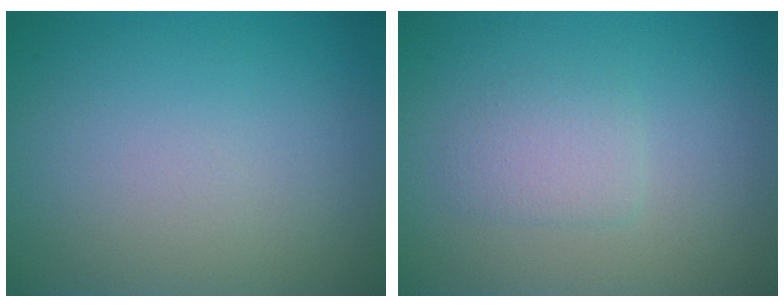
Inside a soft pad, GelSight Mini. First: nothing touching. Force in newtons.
{"total": 1.7, "press": 1.7, "slide": 0.3}